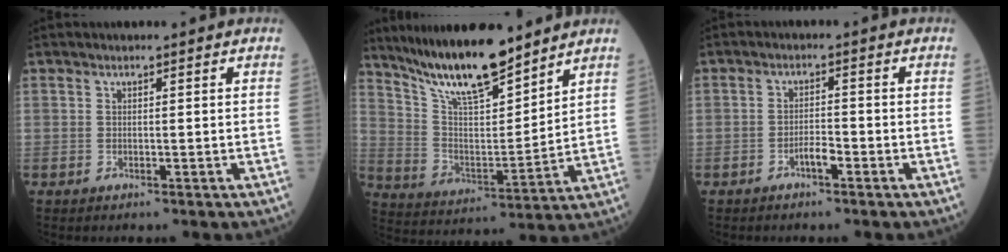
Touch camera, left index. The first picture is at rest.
{"total": 14.8, "force": [12.4, 2.5, 7.7], "torque": [-0.142, -0.003, 0.231]}
{"total": 2.3, "force": [-1.5, 0.5, 1.7], "torque": [-0.028, 0.003, -0.028]}